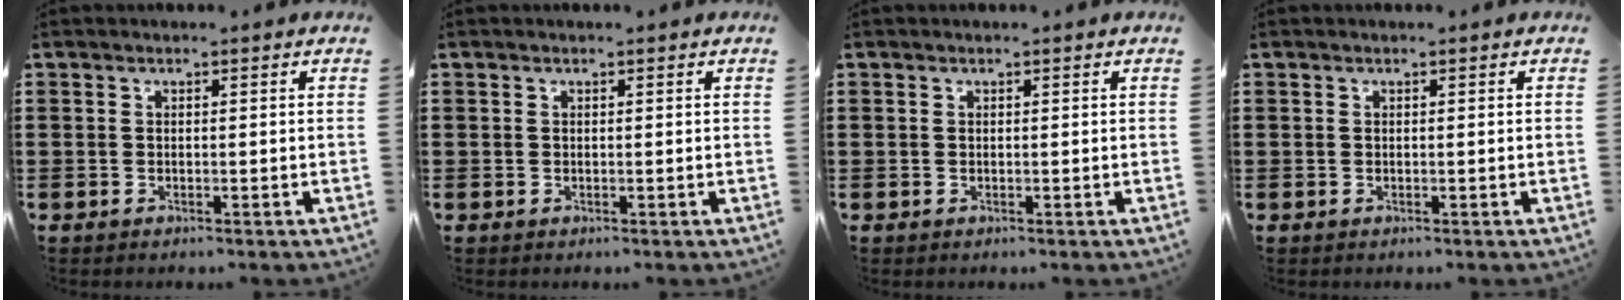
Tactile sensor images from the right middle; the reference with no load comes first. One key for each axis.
{"total": 0.0}
{"total": 0.0}
{"total": 0.0}